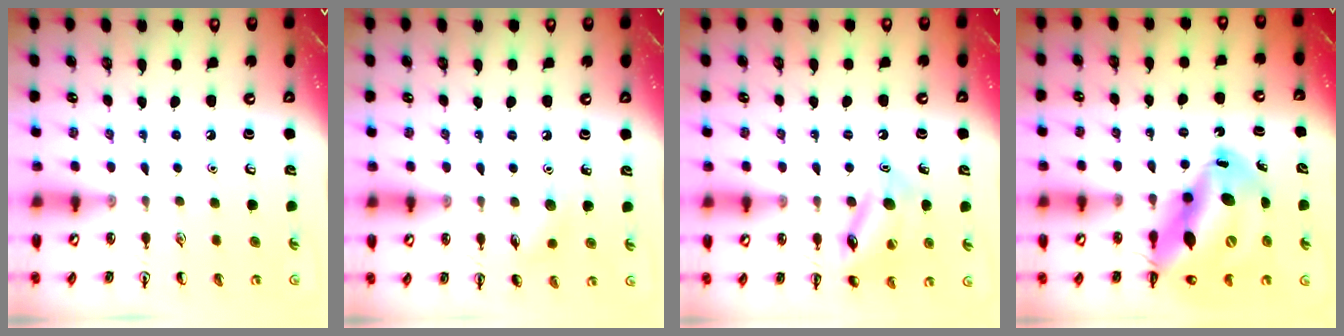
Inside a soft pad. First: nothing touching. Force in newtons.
{"total": 6.3, "press": 6.1, "slide": 1.6}
{"total": 13.6, "press": 13.5, "slide": 2.0}
{"total": 19.4, "press": 18.5, "slide": 5.6}